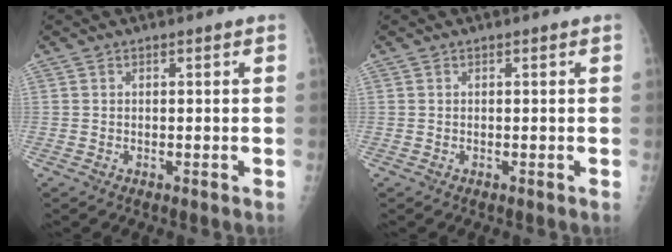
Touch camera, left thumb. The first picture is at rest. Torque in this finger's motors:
{"motor_torque": [0.00, 0.00, -0.01, -0.02, 0.00]}